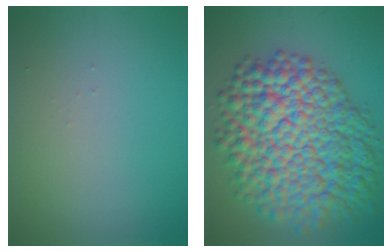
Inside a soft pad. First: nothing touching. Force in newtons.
{"total": 14.3, "press": 14.3, "slide": 0.4}